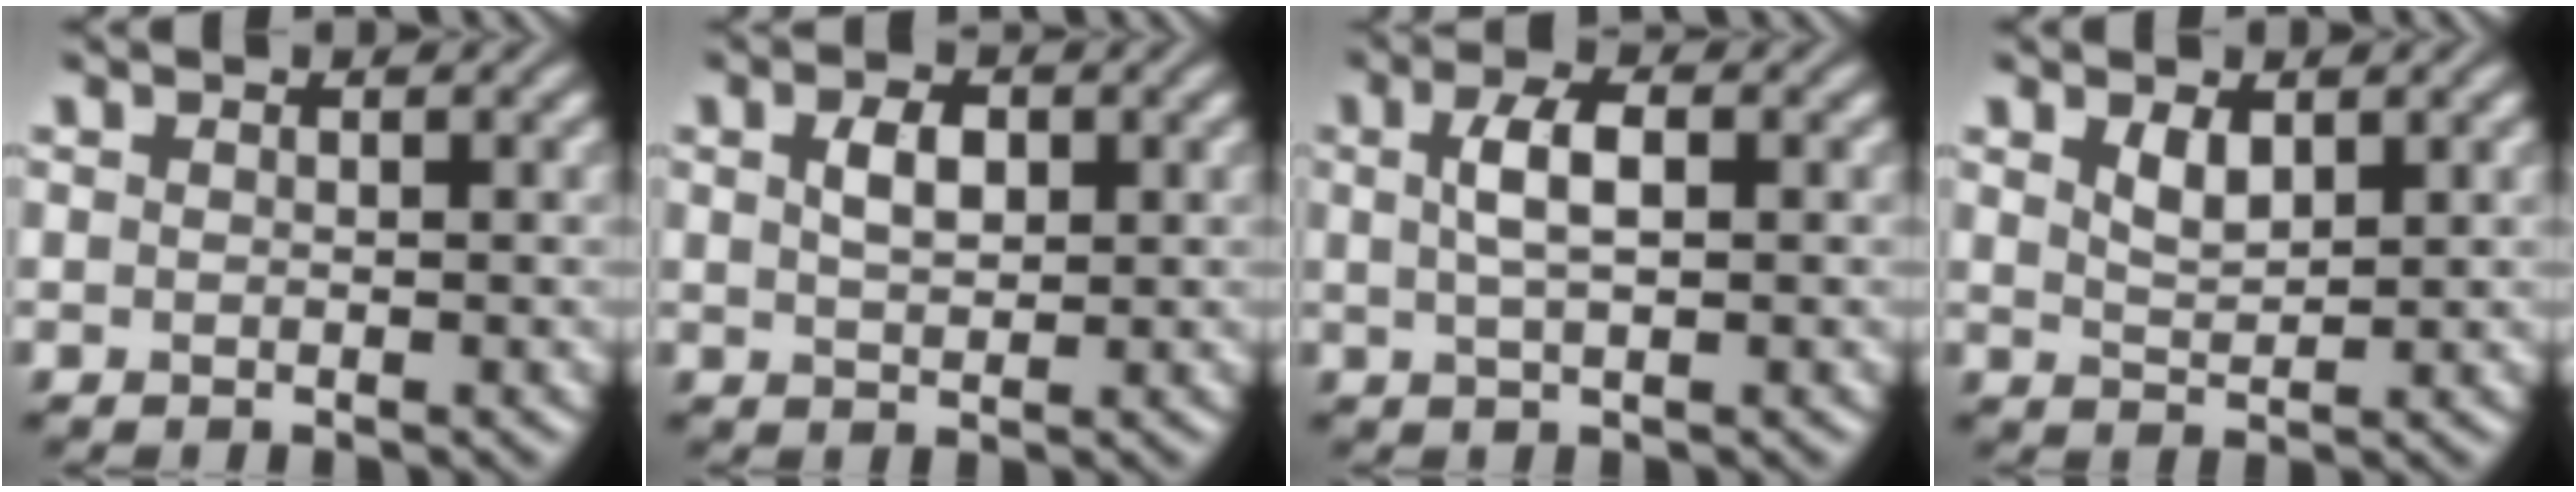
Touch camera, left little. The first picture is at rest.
{"total": 2.6, "force": [0.8, 1.5, 2.0], "torque": [-0.043, 0.002, 0.015]}
{"total": 3.1, "force": [0.7, 1.1, 2.8], "torque": [-0.059, 0.006, 0.011]}
{"total": 1.9, "force": [1.1, 0.8, 1.4], "torque": [-0.029, -0.003, 0.025]}